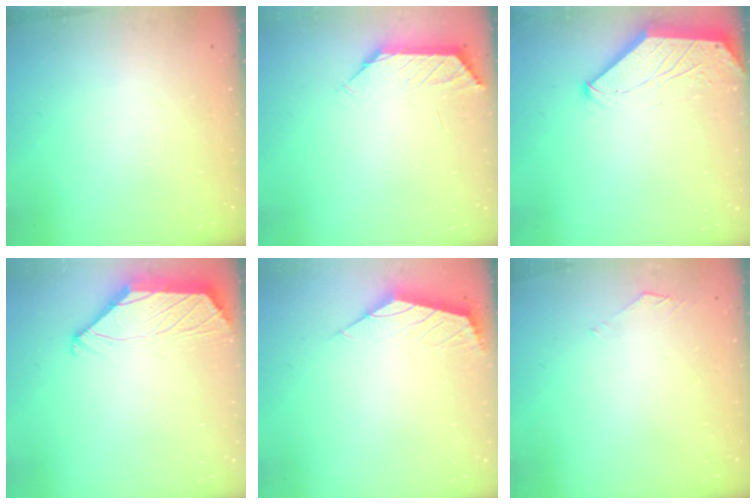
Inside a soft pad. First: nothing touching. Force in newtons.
{"total": 1.4, "press": 1.3, "slide": 0.4}
{"total": 0.0}
{"total": 2.1, "press": 2.0, "slide": 0.8}
{"total": 2.1, "press": 2.0, "slide": 0.6}
{"total": 2.6, "press": 2.6, "slide": 0.5}